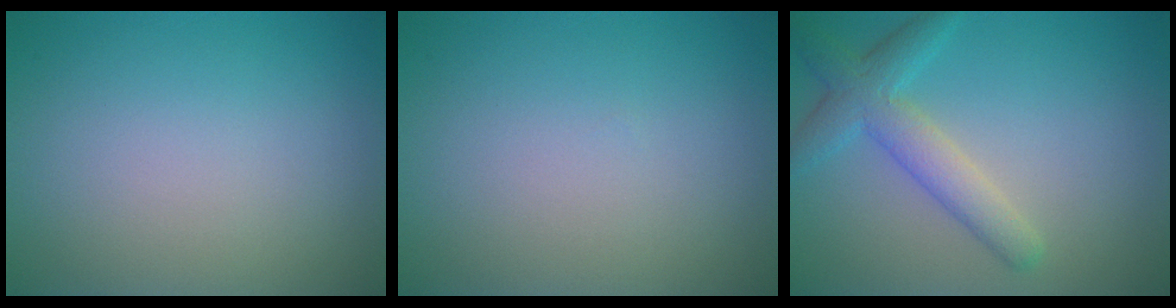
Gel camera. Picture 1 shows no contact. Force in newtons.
{"total": 0.0}
{"total": 4.0, "press": 4.0, "slide": 0.2}